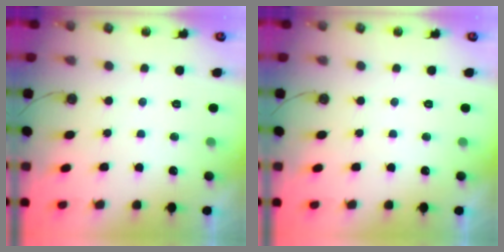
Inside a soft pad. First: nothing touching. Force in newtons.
{"total": 0.0}